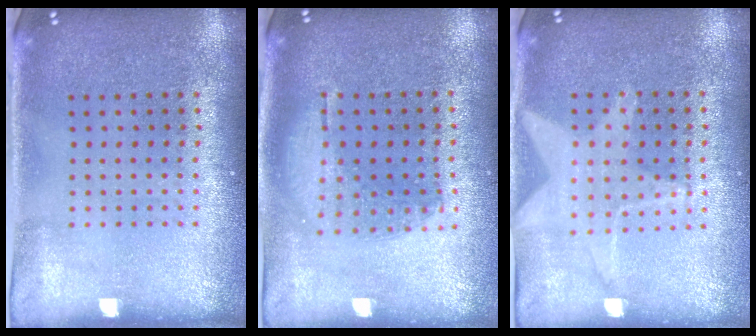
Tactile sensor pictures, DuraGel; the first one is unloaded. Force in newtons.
{"total": 1.2, "press": 1.1, "slide": 0.5}
{"total": 1.0, "press": 1.0, "slide": 0.2}